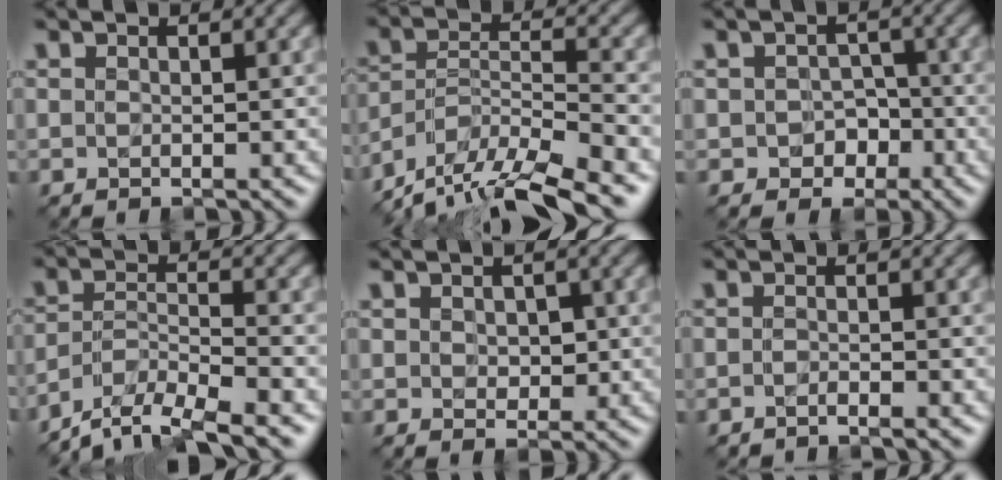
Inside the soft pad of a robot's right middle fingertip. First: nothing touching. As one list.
[{"total": 10.9, "force": [-9.6, 2.3, 4.7], "torque": [-0.074, -0.007, -0.158]}, {"total": 2.6, "force": [-1.0, 2.1, 1.1], "torque": [-0.012, -0.004, -0.013]}, {"total": 7.0, "force": [-6.2, 1.3, 3.0], "torque": [-0.051, -0.005, -0.113]}, {"total": 1.5, "force": [0.1, 1.2, 0.9], "torque": [-0.017, -0.004, 0.006]}, {"total": 1.3, "force": [-1.2, 0.1, 0.5], "torque": [-0.003, -0.008, -0.027]}]